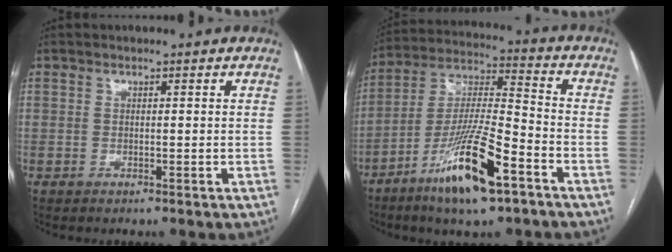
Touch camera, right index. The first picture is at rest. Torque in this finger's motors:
{"motor_torque": [1.55, -0.57, 0.76, 0.21]}